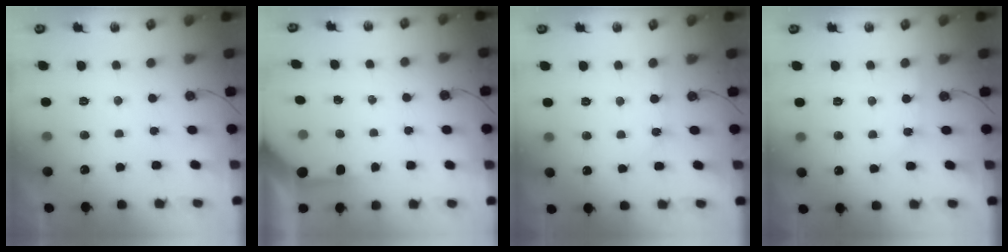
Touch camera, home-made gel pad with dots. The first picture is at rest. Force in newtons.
{"total": 3.9, "press": 3.9, "slide": 0.4}
{"total": 2.9, "press": 2.9, "slide": 0.3}
{"total": 2.8, "press": 2.7, "slide": 0.4}